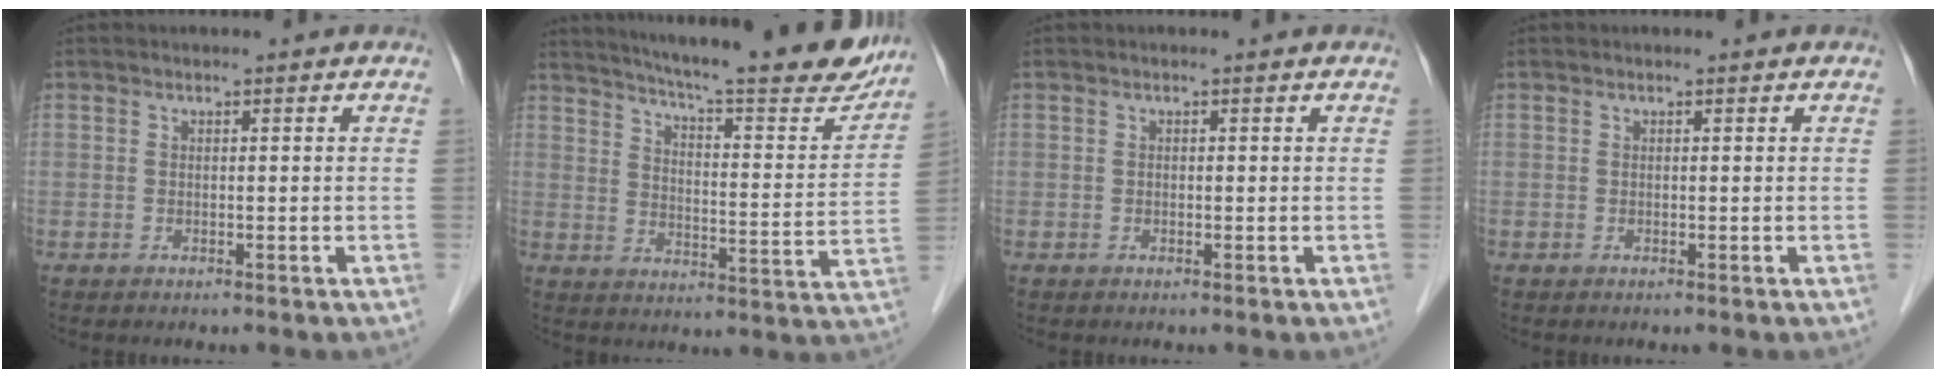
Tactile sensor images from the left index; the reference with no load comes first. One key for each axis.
{"total": 24.0, "fx": 21.2, "fy": 2.4, "fz": 11.0, "tx": -0.168, "ty": -0.055, "tz": 0.271}
{"total": 0.0}
{"total": 0.0}